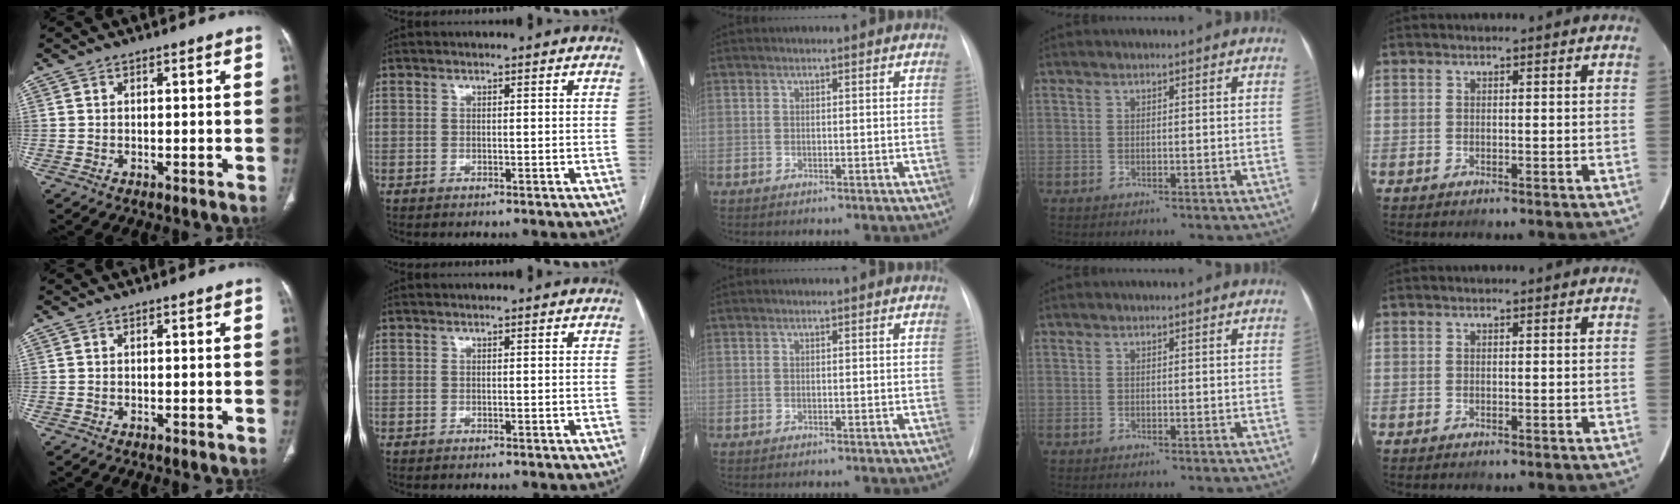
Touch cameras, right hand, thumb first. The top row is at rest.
{}